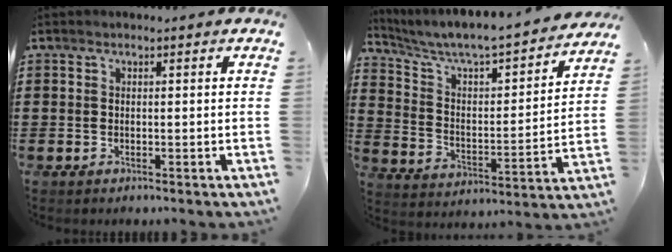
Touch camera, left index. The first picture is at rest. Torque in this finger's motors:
{"motor_torque": [1.09, 1.05, 0.57, 0.20]}